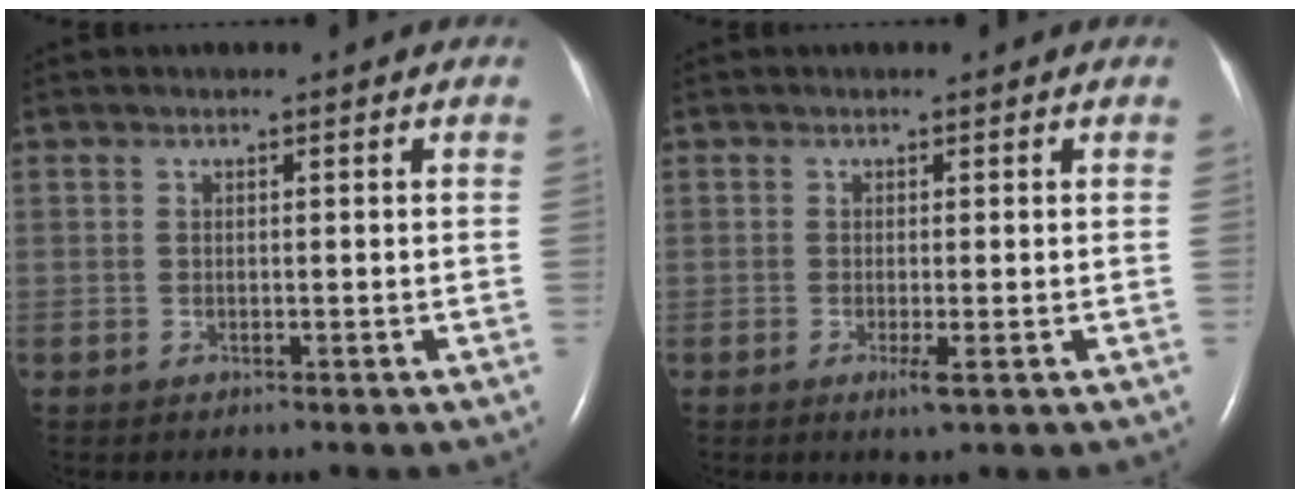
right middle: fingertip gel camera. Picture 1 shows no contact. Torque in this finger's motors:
{"motor_torque": [0.31, -0.11, 0.05, 0.01]}